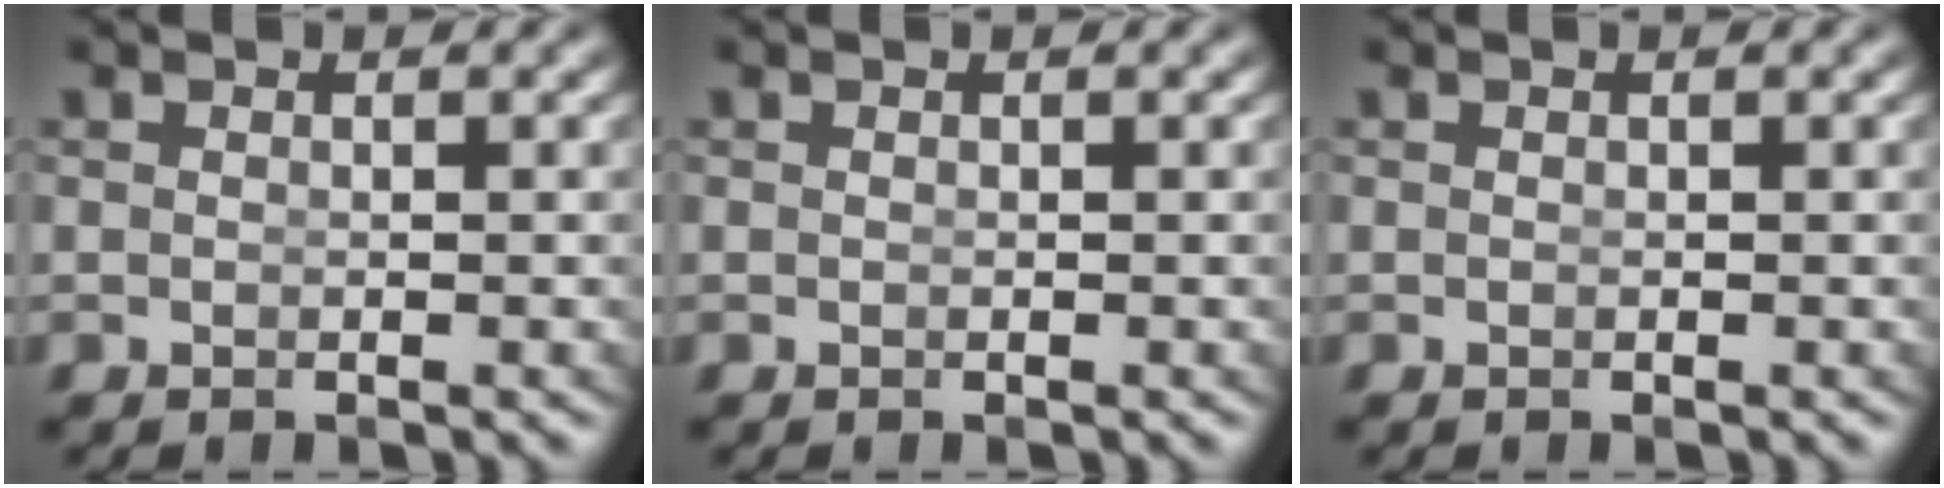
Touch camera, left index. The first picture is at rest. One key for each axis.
{"total": 0.0}
{"total": 0.0}